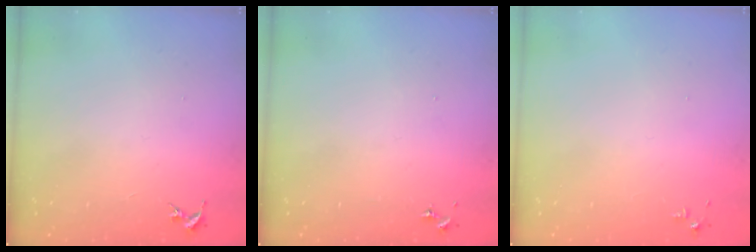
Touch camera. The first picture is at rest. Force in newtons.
{"total": 0.0}
{"total": 2.8, "press": 2.8, "slide": 0.4}